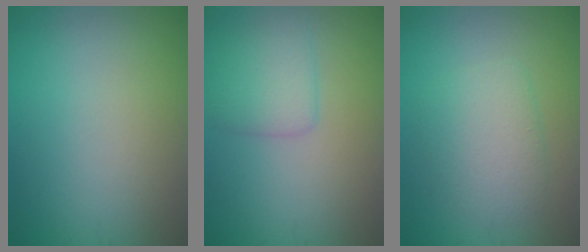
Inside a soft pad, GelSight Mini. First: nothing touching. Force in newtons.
{"total": 2.8, "press": 2.8, "slide": 0.2}
{"total": 3.6, "press": 3.6, "slide": 0.2}